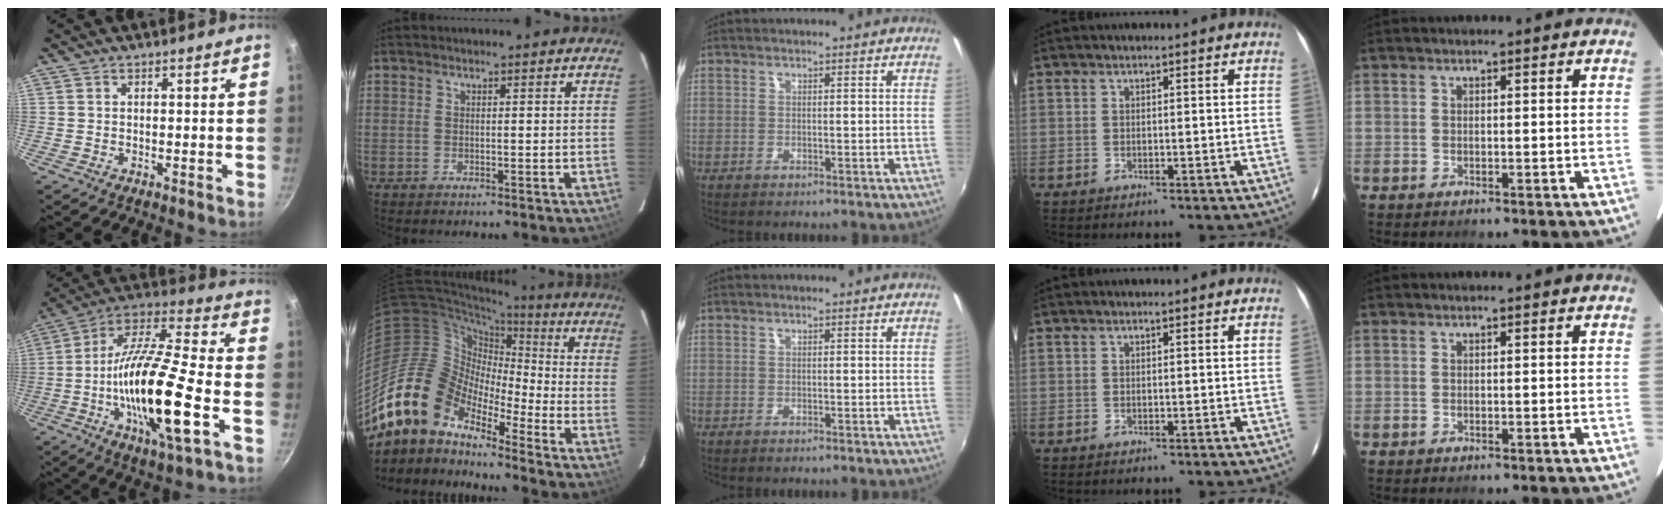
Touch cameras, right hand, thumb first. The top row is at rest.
{"thumb": {"total": 22.7, "force": [-5.6, 4.7, 21.5], "torque": [-0.391, 0.025, -0.116]}, "index": {"total": 16.0, "force": [-12.3, 7.7, 6.6], "torque": [-0.121, 0.009, -0.247]}}